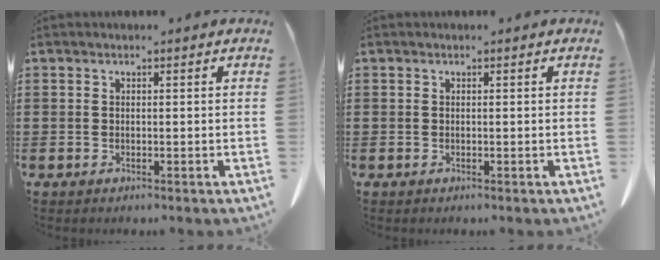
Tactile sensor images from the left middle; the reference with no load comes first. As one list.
[{"total": 0.0}]